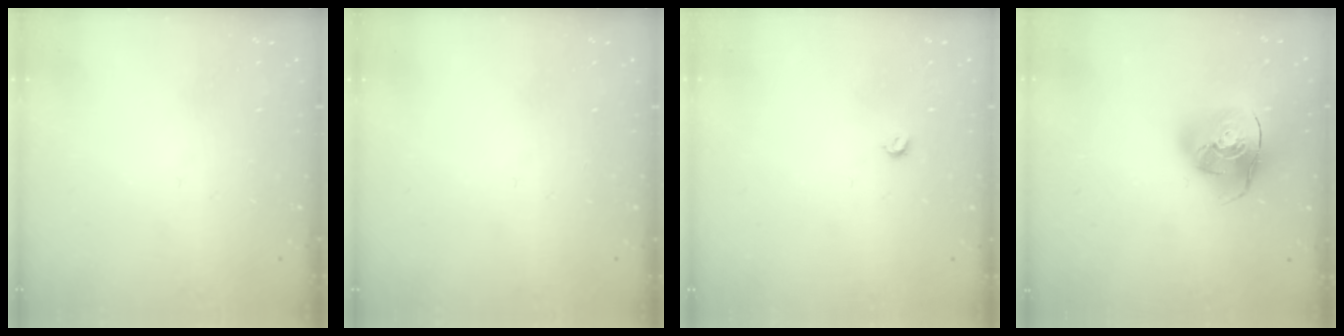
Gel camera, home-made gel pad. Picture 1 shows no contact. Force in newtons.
{"total": 0.0}
{"total": 3.4, "press": 3.4, "slide": 0.6}
{"total": 16.2, "press": 16.0, "slide": 2.4}